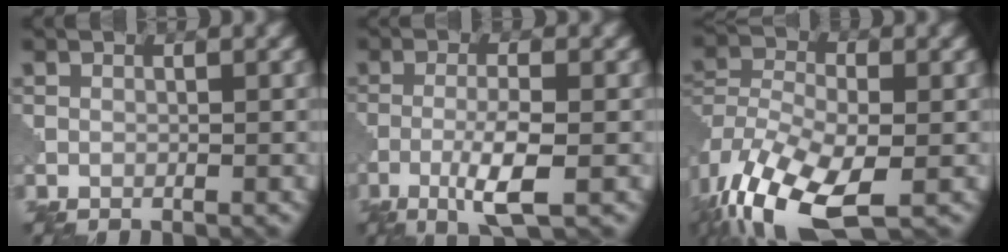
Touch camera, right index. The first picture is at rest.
{"total": 4.5, "force": [-1.7, 0.8, 4.1], "torque": [-0.077, 0.002, -0.037]}
{"total": 13.7, "force": [-7.6, 6.9, 9.0], "torque": [-0.201, -0.036, -0.128]}